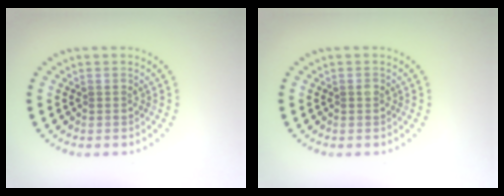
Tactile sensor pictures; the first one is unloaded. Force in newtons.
{"total": 0.6, "press": 0.6, "slide": 0.1}